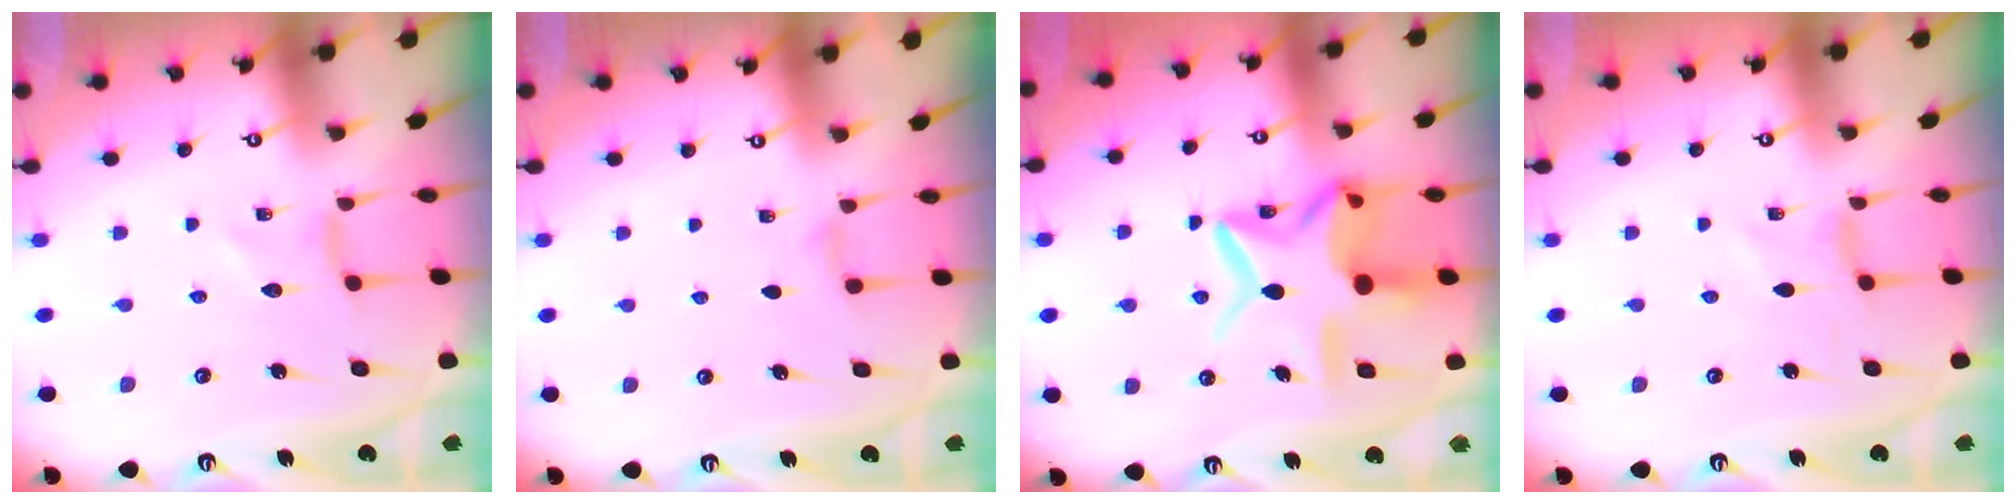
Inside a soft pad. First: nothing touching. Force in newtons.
{"total": 3.3, "press": 3.3, "slide": 0.5}
{"total": 15.6, "press": 15.6, "slide": 1.1}
{"total": 0.0}